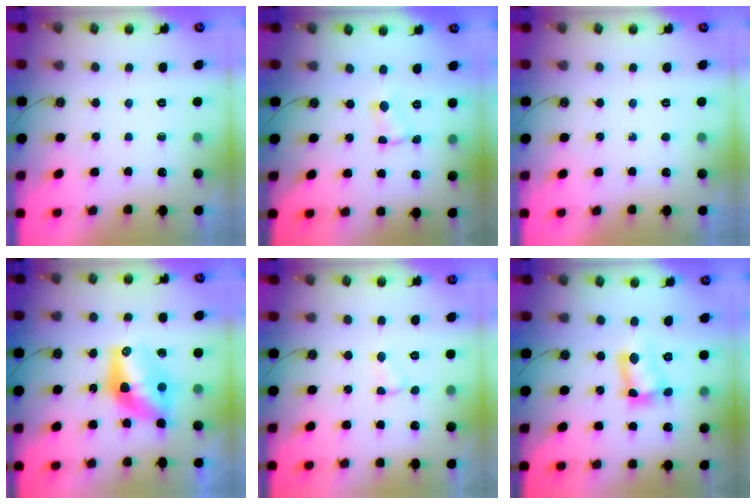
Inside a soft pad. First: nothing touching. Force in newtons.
{"total": 1.2, "press": 1.2, "slide": 0.2}
{"total": 0.0}
{"total": 11.7, "press": 11.7, "slide": 0.9}
{"total": 3.5, "press": 3.4, "slide": 0.4}
{"total": 9.0, "press": 9.0, "slide": 0.5}